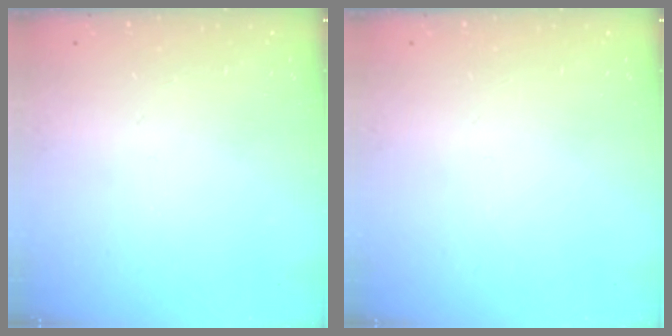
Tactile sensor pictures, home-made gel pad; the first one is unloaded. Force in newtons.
{"total": 0.0}